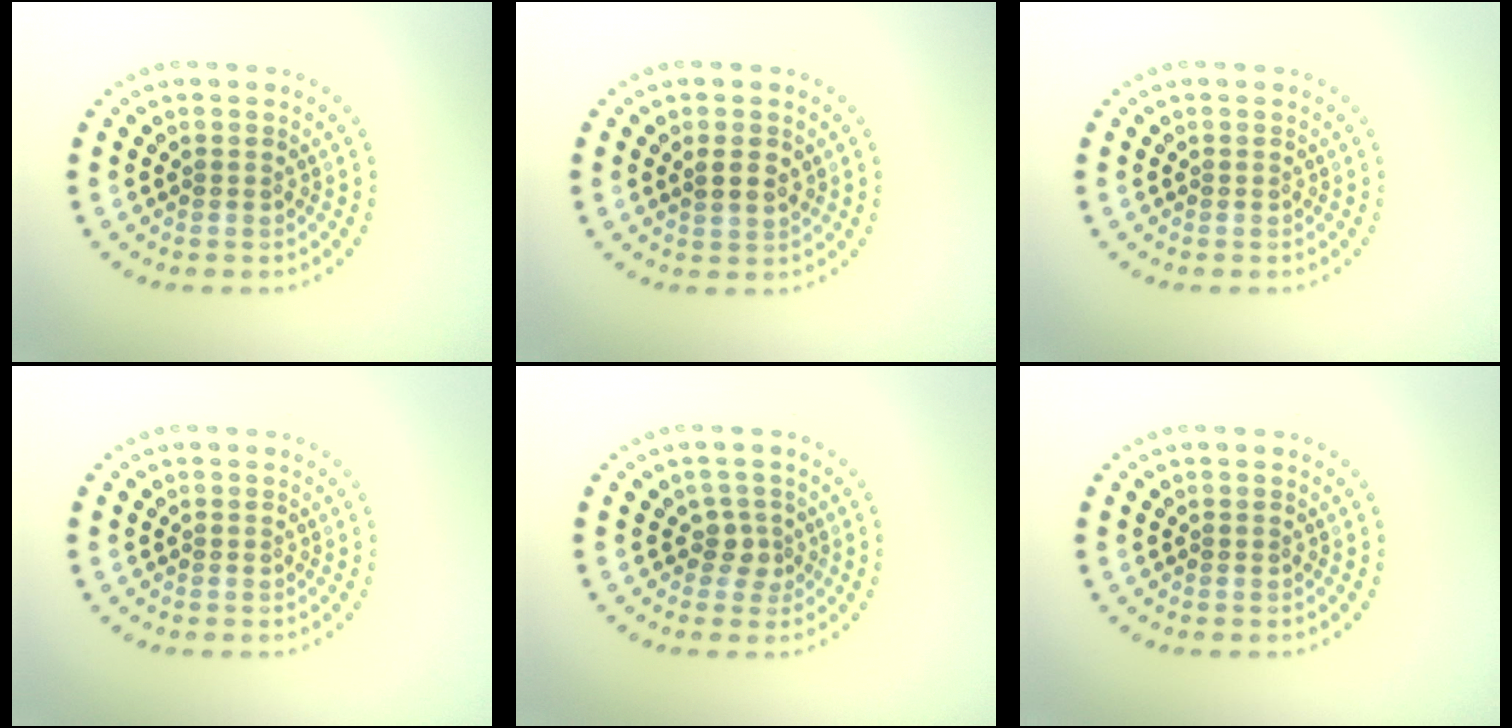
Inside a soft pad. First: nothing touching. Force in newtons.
{"total": 1.5, "press": 1.5, "slide": 0.4}
{"total": 0.0}
{"total": 0.0}
{"total": 1.9, "press": 1.3, "slide": 1.3}
{"total": 0.0}